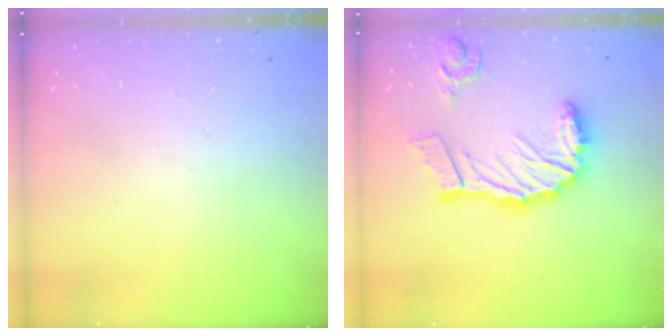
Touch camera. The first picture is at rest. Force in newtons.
{"total": 19.1, "press": 19.0, "slide": 2.5}